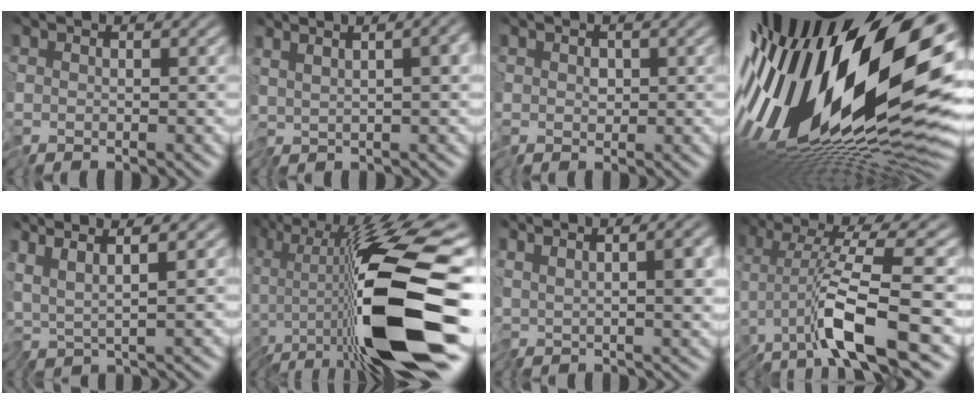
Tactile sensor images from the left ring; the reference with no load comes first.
{"total": 6.4, "force": [1.3, 2.4, 5.8], "torque": [-0.087, 0.021, 0.023]}
{"total": 1.1, "force": [-0.2, 0.9, 0.6], "torque": [-0.015, -0.003, -0.007]}
{"total": 20.7, "force": [1.9, 8.0, 19.0], "torque": [-0.347, -0.049, 0.031]}
{"total": 3.3, "force": [0.7, 0.2, 3.2], "torque": [-0.063, 0.006, 0.001]}
{"total": 14.3, "force": [-5.2, 3.0, 13.0], "torque": [-0.219, 0.002, -0.098]}
{"total": 5.8, "force": [1.2, 1.7, 5.4], "torque": [-0.086, 0.006, 0.020]}
{"total": 6.5, "force": [-3.0, -0.3, 5.7], "torque": [-0.095, 0.010, -0.065]}